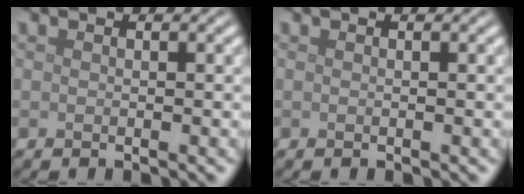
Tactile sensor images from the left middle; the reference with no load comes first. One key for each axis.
{"total": 0.0}